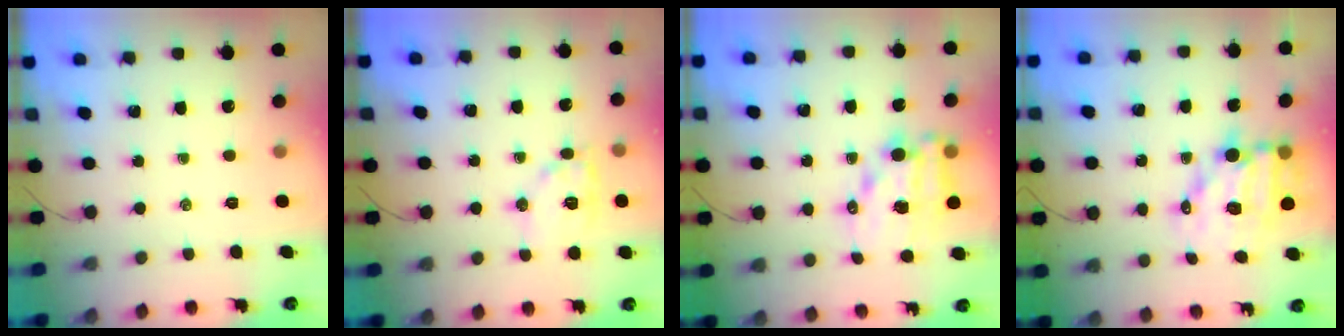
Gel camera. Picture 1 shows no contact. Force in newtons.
{"total": 11.4, "press": 11.4, "slide": 0.5}
{"total": 12.9, "press": 12.5, "slide": 3.2}
{"total": 12.0, "press": 11.5, "slide": 3.1}